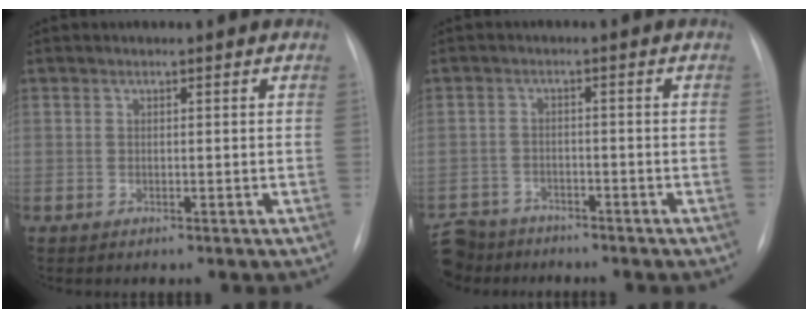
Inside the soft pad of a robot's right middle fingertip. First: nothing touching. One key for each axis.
{"total": 8.5, "fx": -7.2, "fy": 4.3, "fz": 1.2, "tx": -0.041, "ty": 0.001, "tz": -0.122}